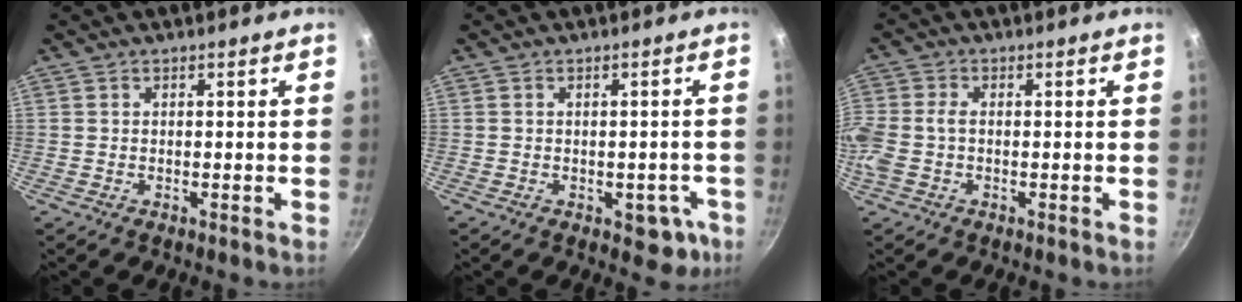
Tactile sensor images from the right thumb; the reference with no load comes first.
{"total": 4.7, "force": [-2.2, 2.9, 3.0], "torque": [-0.011, 0.015, -0.022]}
{"total": 6.6, "force": [-0.7, 4.1, 5.1], "torque": [-0.143, 0.011, -0.015]}